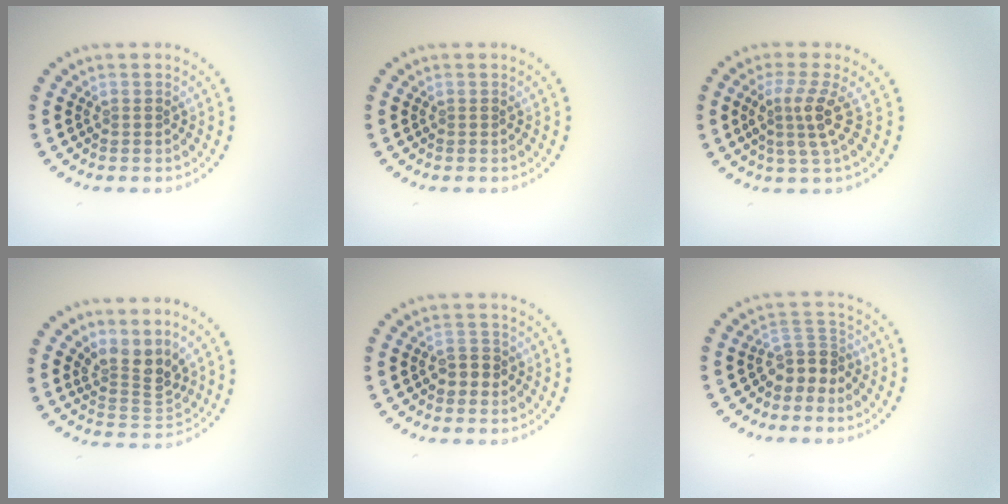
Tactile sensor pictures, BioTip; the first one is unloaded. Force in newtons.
{"total": 0.0}
{"total": 3.1, "press": 2.2, "slide": 2.1}
{"total": 3.2, "press": 2.3, "slide": 2.2}
{"total": 1.9, "press": 1.7, "slide": 0.7}
{"total": 2.8, "press": 2.0, "slide": 2.0}